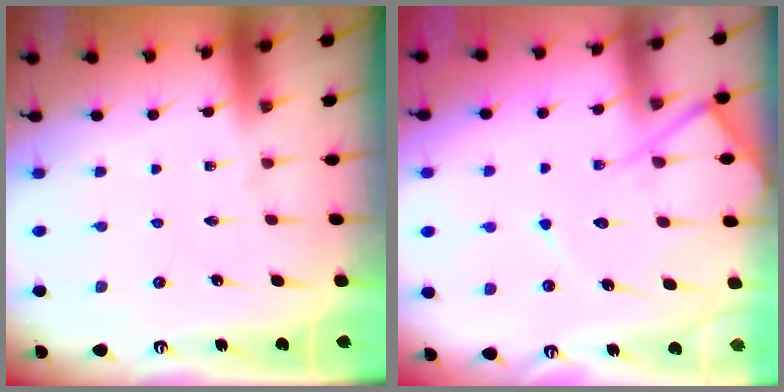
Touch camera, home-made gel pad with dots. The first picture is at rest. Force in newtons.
{"total": 10.4, "press": 10.3, "slide": 1.0}